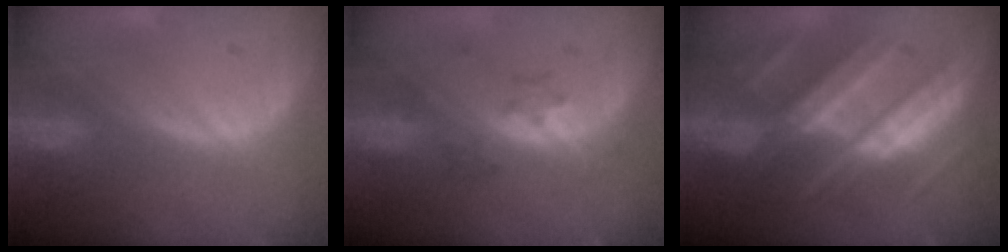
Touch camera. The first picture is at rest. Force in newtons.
{"total": 3.8, "press": 3.5, "slide": 1.3}
{"total": 11.0, "press": 11.0, "slide": 1.1}